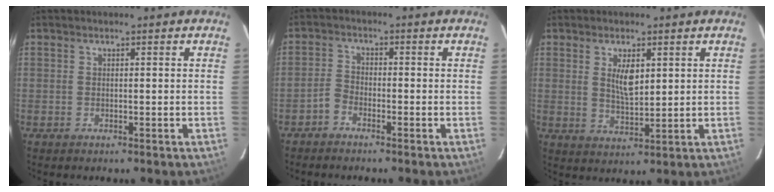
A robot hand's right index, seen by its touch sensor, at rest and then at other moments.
{"total": 2.4, "force": [-1.9, 1.2, 0.9], "torque": [-0.027, 0.009, -0.040]}
{"total": 5.4, "force": [1.8, 2.3, 4.6], "torque": [-0.078, -0.003, 0.038]}